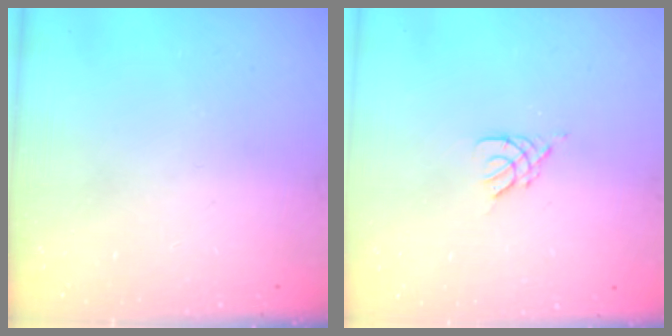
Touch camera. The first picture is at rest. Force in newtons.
{"total": 2.7, "press": 2.7, "slide": 0.5}